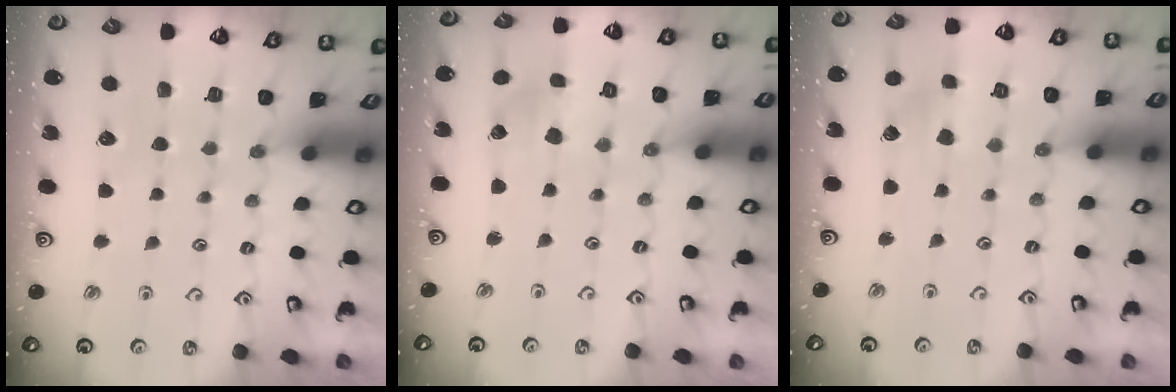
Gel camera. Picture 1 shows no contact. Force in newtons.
{"total": 2.5, "press": 2.4, "slide": 0.4}
{"total": 2.8, "press": 2.7, "slide": 0.5}